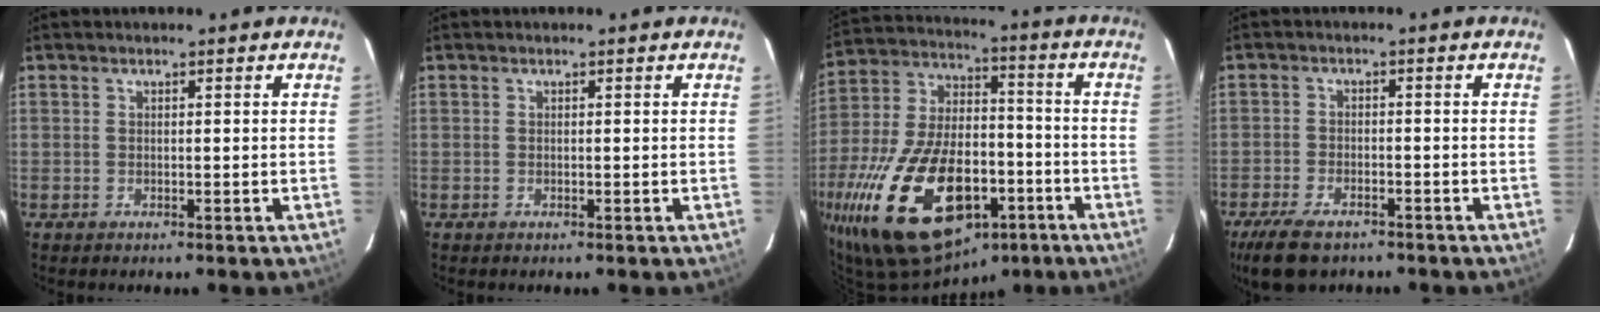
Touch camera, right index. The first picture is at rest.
{"total": 0.0}
{"total": 30.6, "force": [-14.9, 15.7, 21.6], "torque": [-0.443, -0.020, -0.231]}
{"total": 9.0, "force": [-6.6, 3.9, 4.6], "torque": [-0.121, -0.017, -0.120]}